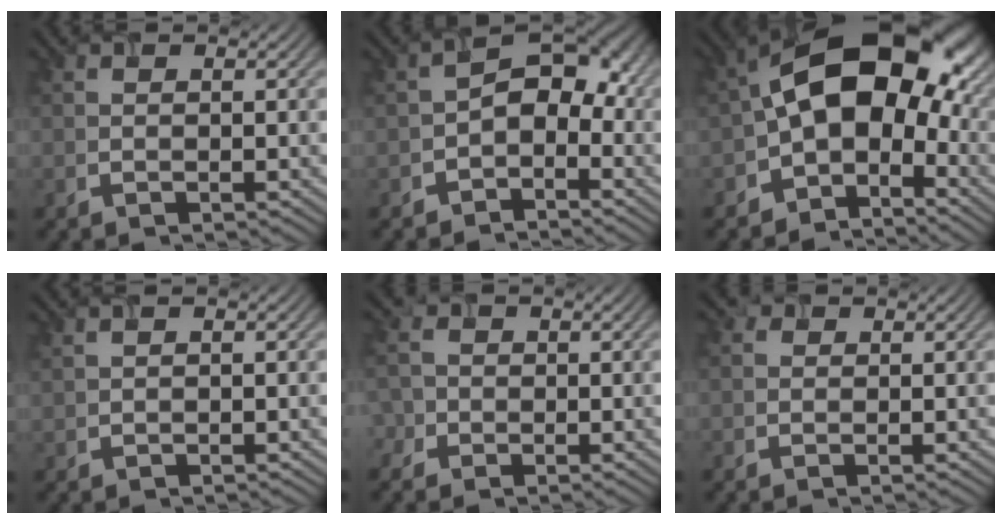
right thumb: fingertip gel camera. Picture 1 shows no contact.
{"total": 5.1, "force": [-2.2, 3.1, 3.4], "torque": [-0.039, 0.015, -0.038]}
{"total": 15.1, "force": [-1.6, 9.7, 11.5], "torque": [-0.173, 0.011, -0.035]}
{"total": 1.0, "force": [0.9, 0.2, 0.5], "torque": [-0.019, 0.010, 0.028]}
{"total": 2.7, "force": [-0.6, 2.6, 0.6], "torque": [-0.035, 0.009, -0.001]}
{"total": 1.5, "force": [0.6, 1.3, 0.5], "torque": [-0.013, 0.008, 0.013]}